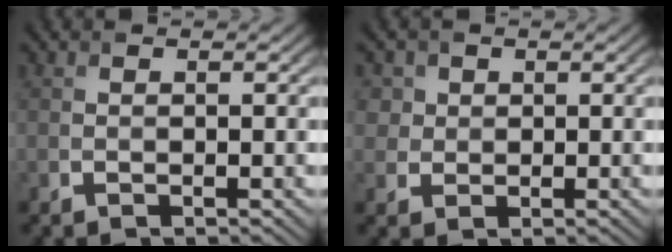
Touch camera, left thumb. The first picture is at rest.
{"total": 3.5, "force": [1.4, 3.1, 0.9], "torque": [-0.041, -0.005, 0.034]}